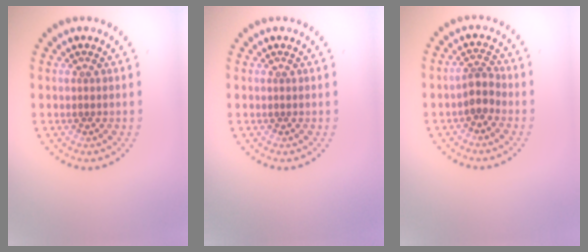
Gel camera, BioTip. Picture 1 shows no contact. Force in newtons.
{"total": 0.0}
{"total": 1.9, "press": 1.6, "slide": 1.0}